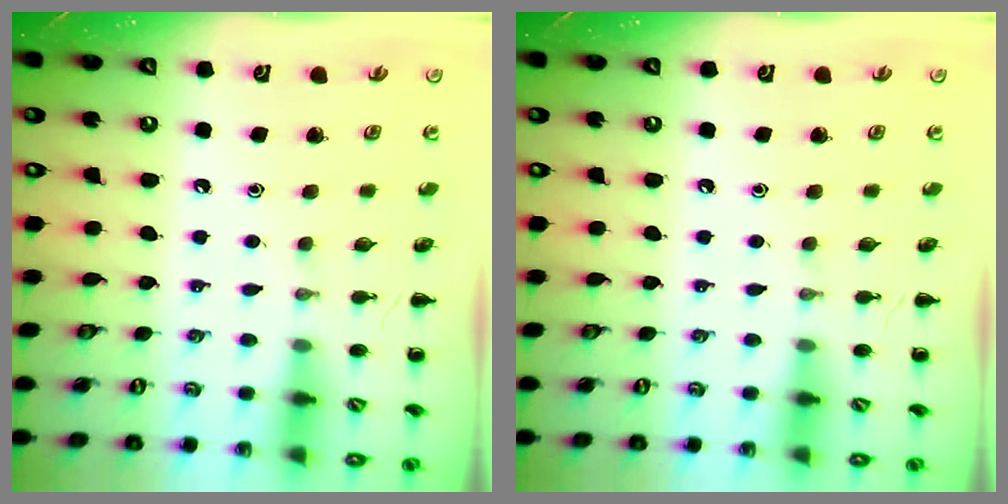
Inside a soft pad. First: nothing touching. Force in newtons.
{"total": 0.0}